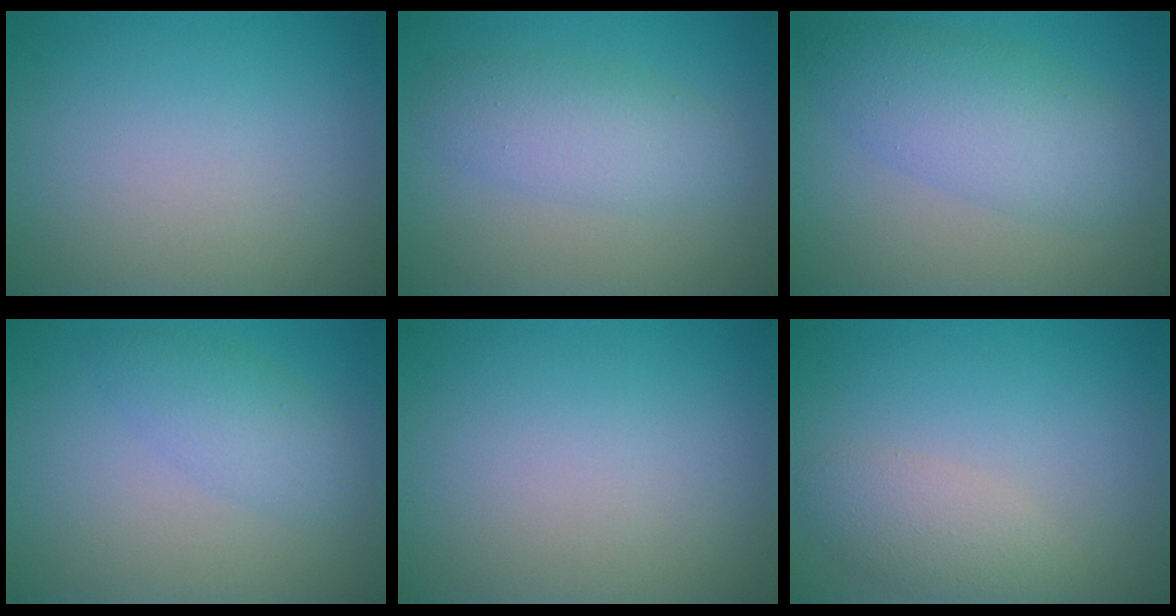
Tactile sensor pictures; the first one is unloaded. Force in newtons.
{"total": 3.8, "press": 3.8, "slide": 0.1}
{"total": 5.4, "press": 5.4, "slide": 0.1}
{"total": 2.7, "press": 2.7, "slide": 0.1}
{"total": 0.0}
{"total": 2.7, "press": 2.7, "slide": 0.2}